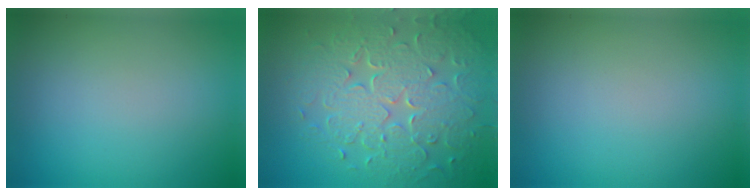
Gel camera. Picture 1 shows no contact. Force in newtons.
{"total": 8.1, "press": 5.7, "slide": 5.7}
{"total": 0.0}